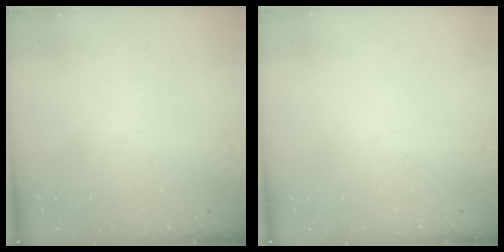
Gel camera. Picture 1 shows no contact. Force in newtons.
{"total": 0.0}